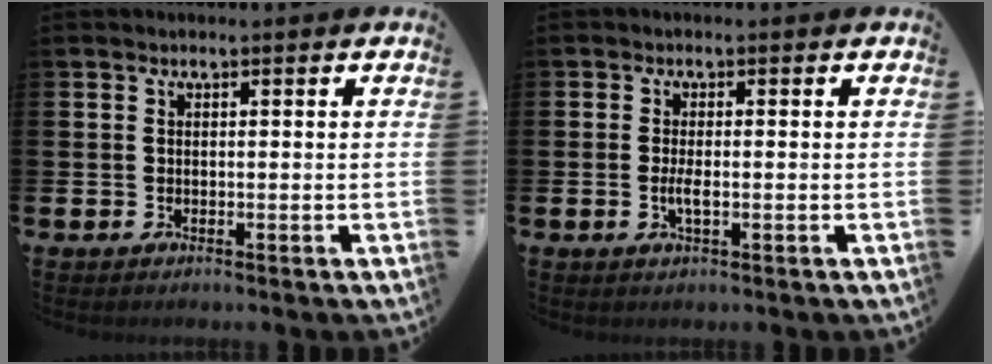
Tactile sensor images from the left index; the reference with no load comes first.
{"total": 1.9, "force": [-0.3, 0.6, 1.8], "torque": [-0.042, 0.003, -0.004]}